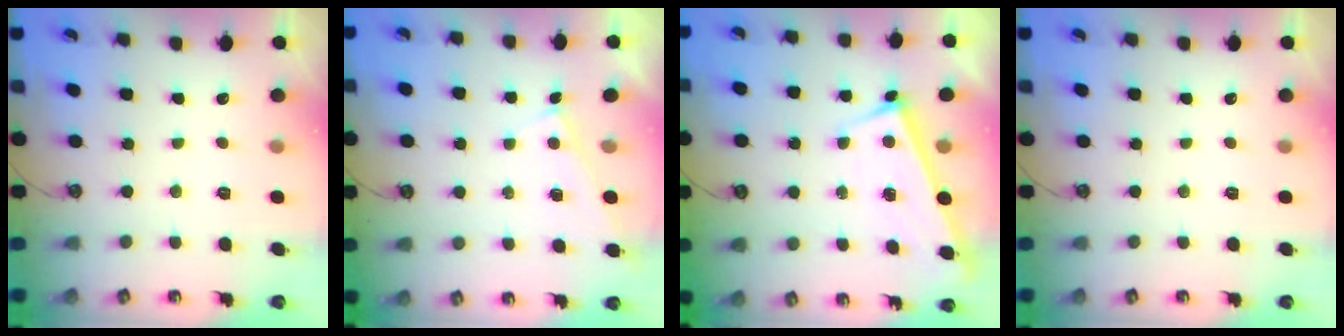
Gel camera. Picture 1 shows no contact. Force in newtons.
{"total": 2.3, "press": 2.3, "slide": 0.1}
{"total": 3.0, "press": 3.0, "slide": 0.1}
{"total": 0.0}